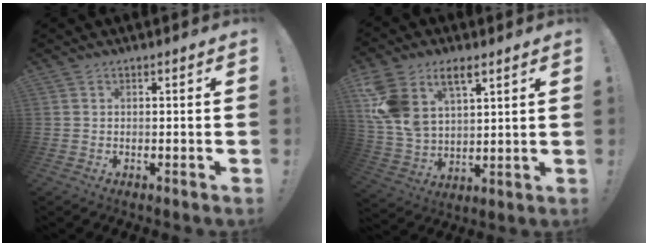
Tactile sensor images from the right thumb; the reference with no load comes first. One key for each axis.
{"total": 13.9, "fx": 7.4, "fy": 8.6, "fz": 8.0, "tx": -0.165, "ty": -0.036, "tz": 0.145}